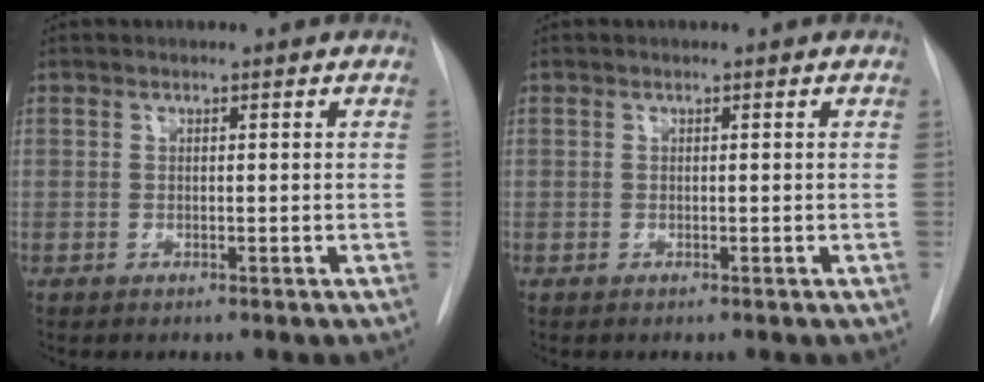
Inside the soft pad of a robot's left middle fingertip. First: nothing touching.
{"total": 0.0}